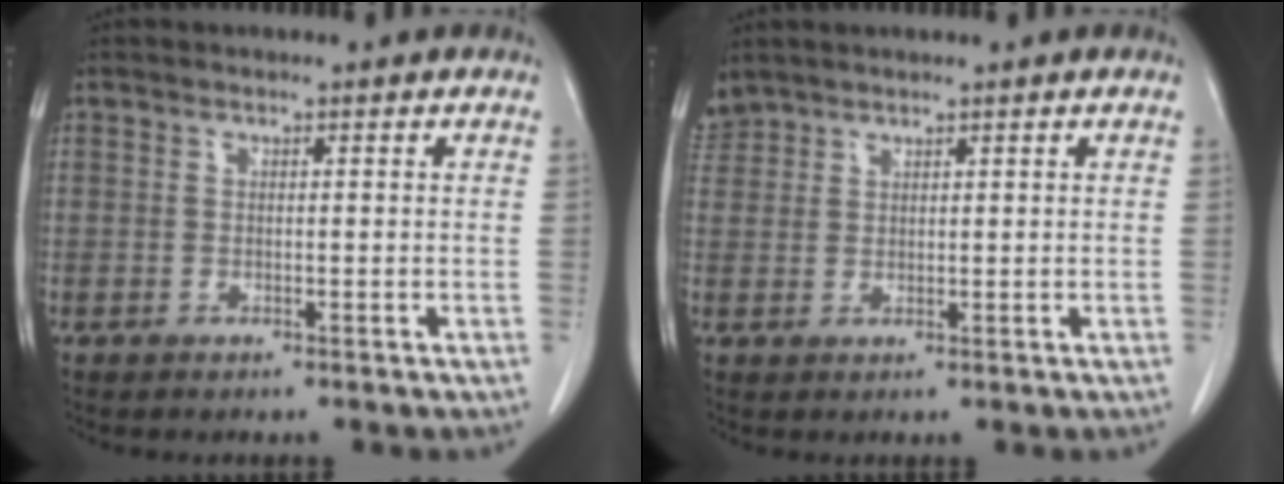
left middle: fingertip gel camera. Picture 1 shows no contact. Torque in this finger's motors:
{"motor_torque": [0.37, -0.37, 0.05, 0.01]}